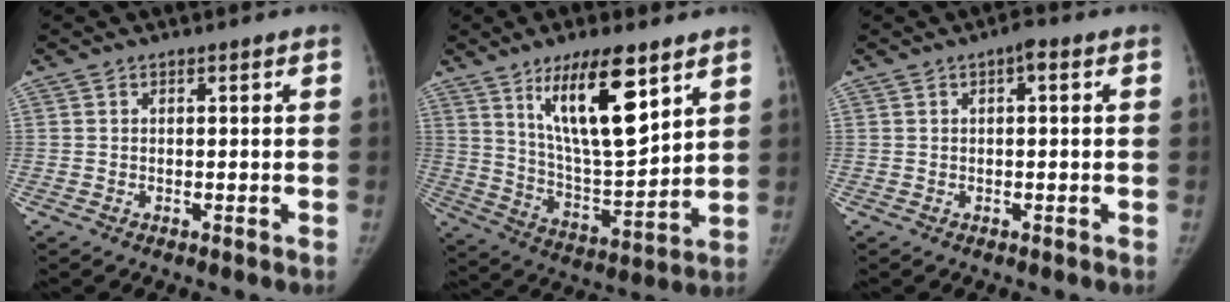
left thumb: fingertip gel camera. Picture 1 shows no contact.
{"total": 17.3, "force": [9.2, 5.2, 13.7], "torque": [-0.207, -0.055, 0.170]}
{"total": 1.8, "force": [0.4, 0.7, 1.6], "torque": [-0.020, 0.006, -0.001]}